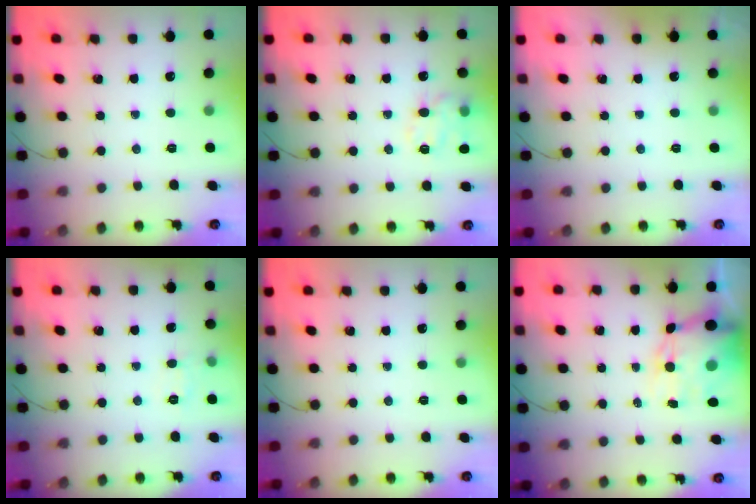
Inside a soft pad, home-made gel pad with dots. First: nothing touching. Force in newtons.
{"total": 12.0, "press": 11.9, "slide": 1.6}
{"total": 1.9, "press": 1.9, "slide": 0.3}
{"total": 6.4, "press": 6.2, "slide": 1.4}
{"total": 0.0}
{"total": 12.5, "press": 12.1, "slide": 3.3}